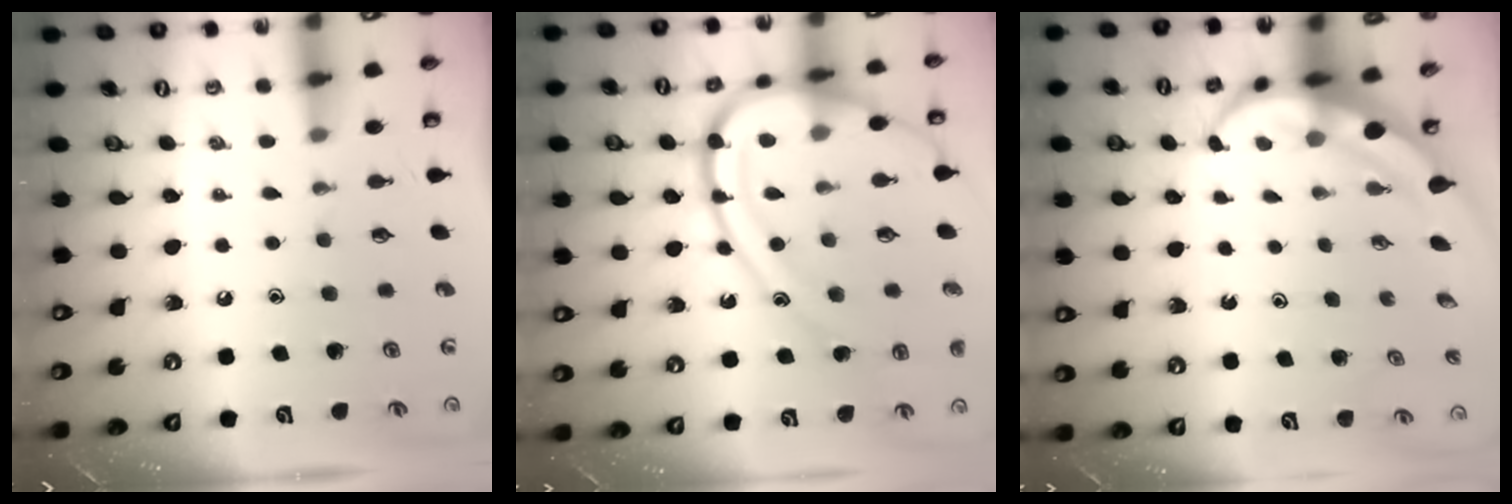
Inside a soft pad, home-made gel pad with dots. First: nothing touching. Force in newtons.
{"total": 23.0, "press": 23.0, "slide": 1.9}
{"total": 4.3, "press": 4.1, "slide": 1.1}